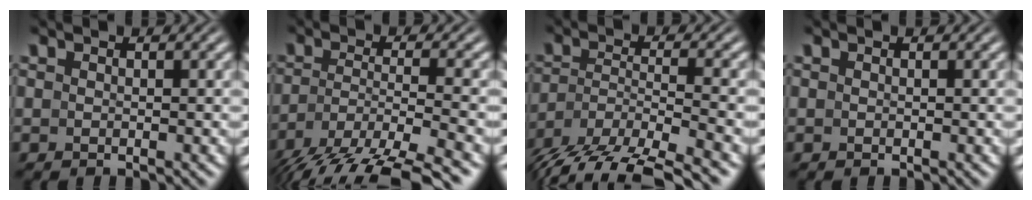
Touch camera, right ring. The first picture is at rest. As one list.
[{"total": 9.6, "force": [-6.3, 3.9, 6.2], "torque": [-0.124, -0.047, -0.067]}, {"total": 9.6, "force": [-6.2, 4.9, 5.5], "torque": [-0.121, -0.037, -0.080]}, {"total": 0.0}]